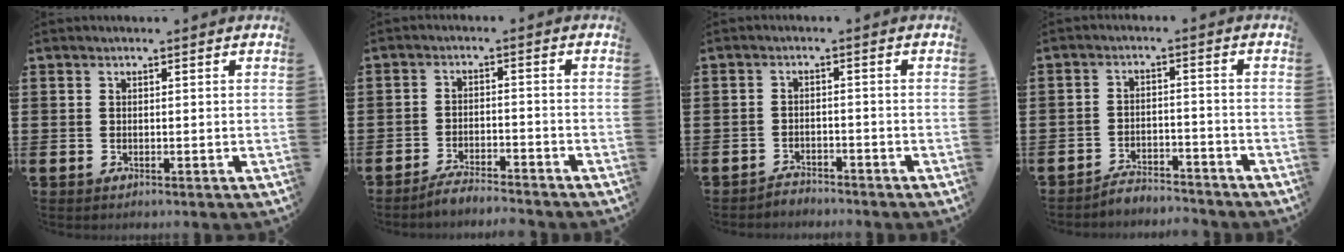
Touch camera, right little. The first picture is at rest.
{"total": 3.2, "force": [-3.2, -0.1, 0.6], "torque": [-0.012, 0.004, -0.065]}
{"total": 2.0, "force": [-1.9, 0.1, -0.3], "torque": [-0.002, 0.004, -0.044]}
{"total": 3.1, "force": [-3.1, 0.2, -0.1], "torque": [-0.005, 0.004, -0.067]}